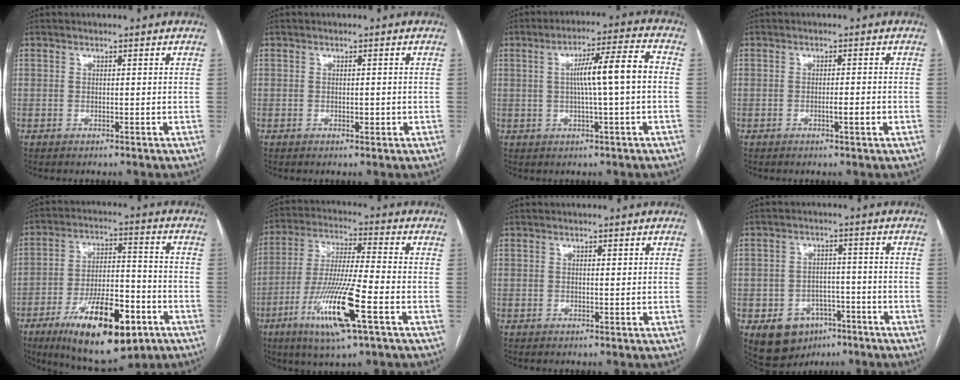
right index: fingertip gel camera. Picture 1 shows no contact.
{"total": 1.1, "force": [-0.4, 0.5, 0.9], "torque": [-0.014, 0.001, -0.003]}
{"total": 8.9, "force": [0.3, -0.1, 8.9], "torque": [-0.144, 0.017, 0.005]}
{"total": 2.2, "force": [-0.9, 0.0, 2.0], "torque": [-0.033, -0.001, -0.014]}
{"total": 18.2, "force": [-9.3, 6.1, 14.4], "torque": [-0.239, -0.004, -0.143]}
{"total": 14.6, "force": [-6.1, 0.6, 13.3], "torque": [-0.269, -0.023, -0.111]}
{"total": 0.6, "force": [0.3, 0.2, 0.5], "torque": [-0.010, 0.000, 0.004]}
{"total": 8.2, "force": [-4.2, 6.2, 3.4], "torque": [-0.058, 0.014, -0.053]}